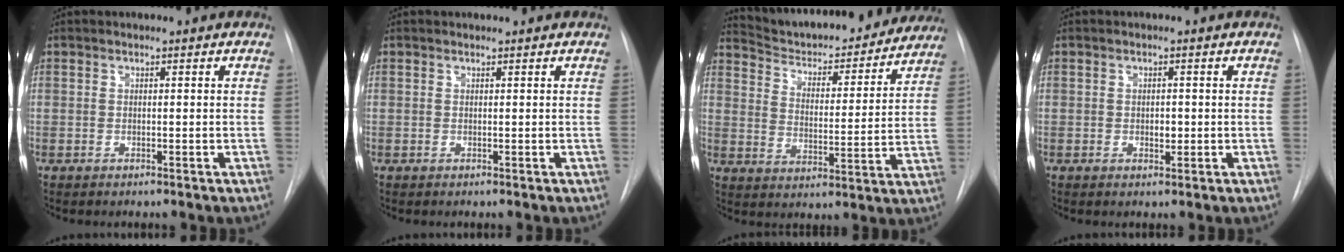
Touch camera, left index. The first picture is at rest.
{"total": 1.0, "force": [1.0, 0.0, 0.1], "torque": [-0.006, 0.009, 0.013]}
{"total": 22.4, "force": [20.8, 4.7, 6.9], "torque": [-0.100, -0.020, 0.283]}
{"total": 1.5, "force": [-0.1, 0.9, 1.1], "torque": [-0.014, 0.000, 0.001]}